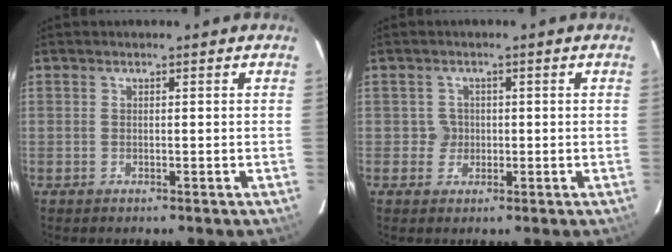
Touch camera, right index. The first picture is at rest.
{"total": 2.3, "force": [-0.2, 2.3, -0.2], "torque": [0.009, 0.011, 0.001]}